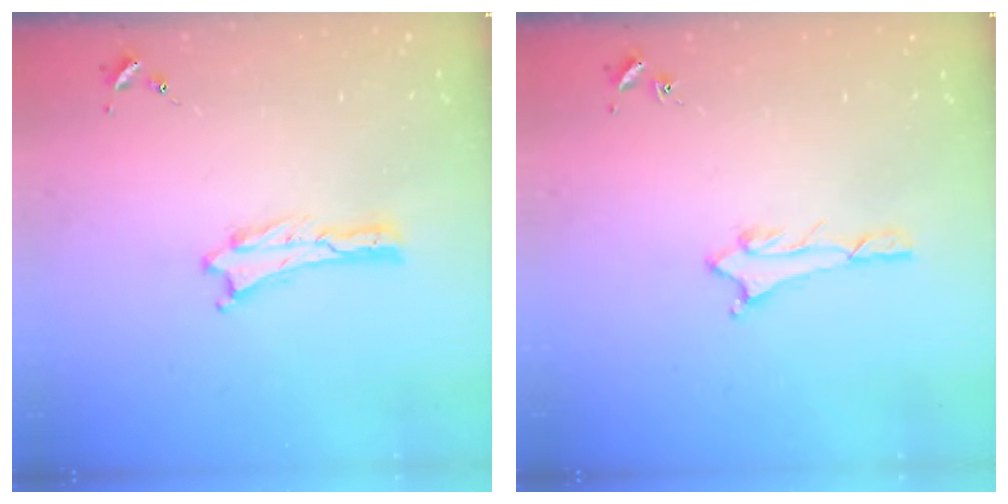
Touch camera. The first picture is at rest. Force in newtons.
{"total": 1.5, "press": 1.5, "slide": 0.1}